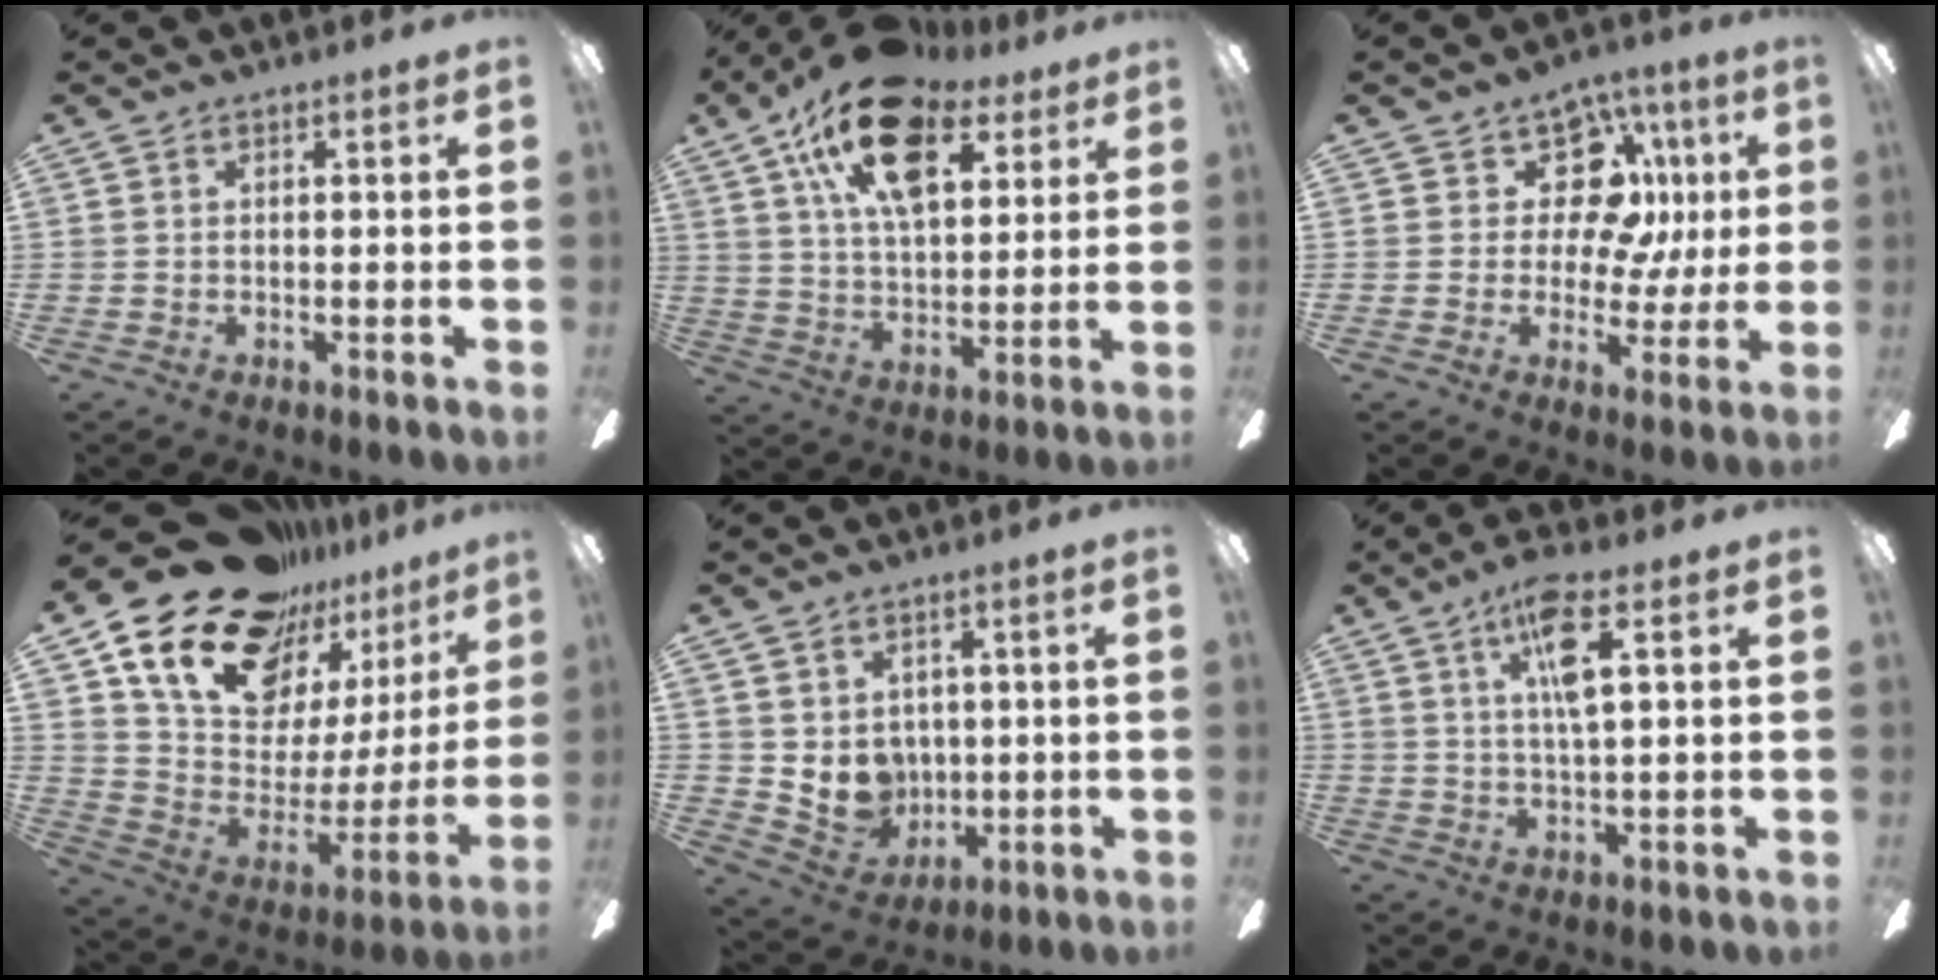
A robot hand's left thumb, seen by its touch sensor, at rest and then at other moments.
{"total": 21.0, "force": [11.7, 11.0, 13.5], "torque": [-0.231, -0.038, 0.206]}
{"total": 14.3, "force": [4.3, 10.5, 8.5], "torque": [-0.128, -0.007, 0.087]}
{"total": 22.9, "force": [17.8, 11.6, 8.5], "torque": [-0.159, -0.120, 0.332]}
{"total": 7.2, "force": [2.4, 6.6, 1.9], "torque": [-0.046, -0.022, 0.054]}
{"total": 9.8, "force": [4.2, 2.4, 8.5], "torque": [-0.154, 0.001, 0.066]}